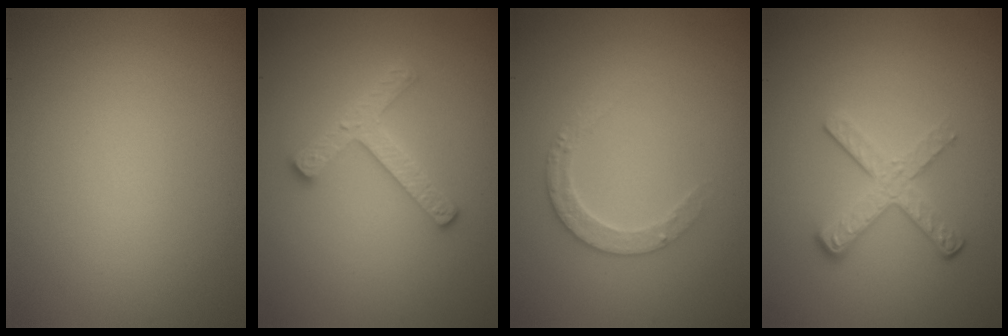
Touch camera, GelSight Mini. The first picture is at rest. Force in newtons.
{"total": 3.4, "press": 3.3, "slide": 0.6}
{"total": 2.4, "press": 2.3, "slide": 0.5}
{"total": 3.6, "press": 2.5, "slide": 2.7}